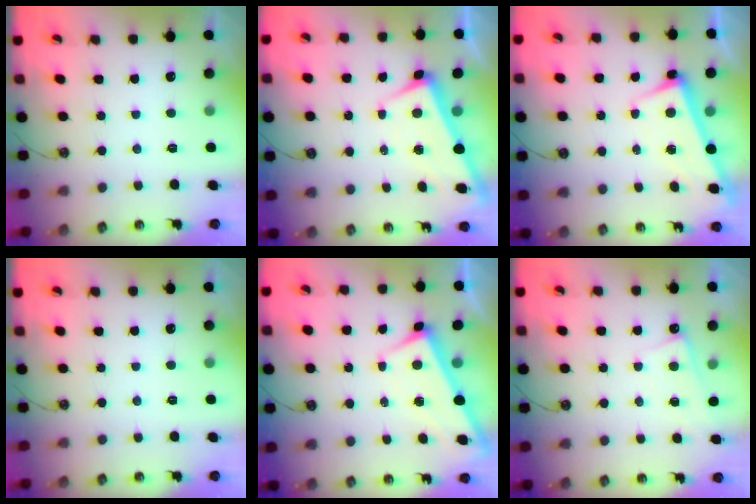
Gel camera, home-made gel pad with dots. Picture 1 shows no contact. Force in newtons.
{"total": 1.9, "press": 1.8, "slide": 0.6}
{"total": 2.6, "press": 2.5, "slide": 0.6}
{"total": 0.0}
{"total": 2.9, "press": 2.9, "slide": 0.0}
{"total": 0.7, "press": 0.7, "slide": 0.3}